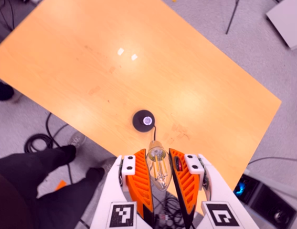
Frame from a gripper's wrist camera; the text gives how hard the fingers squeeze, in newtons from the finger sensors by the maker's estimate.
{"total": 15.8, "left": 17.5, "right": 14.1}